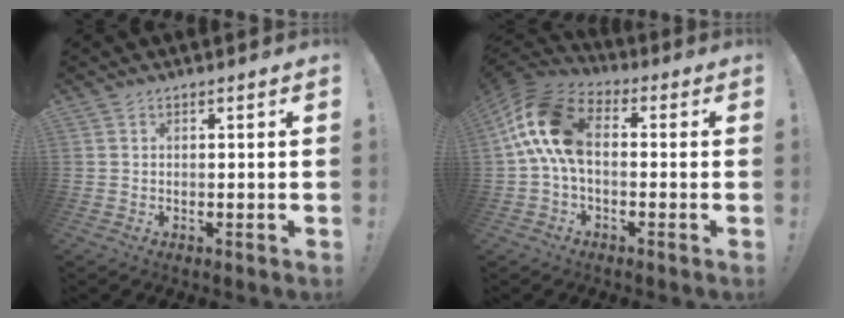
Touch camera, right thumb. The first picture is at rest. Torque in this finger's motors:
{"motor_torque": [2.10, 2.93, 1.16, -0.81, 0.46]}